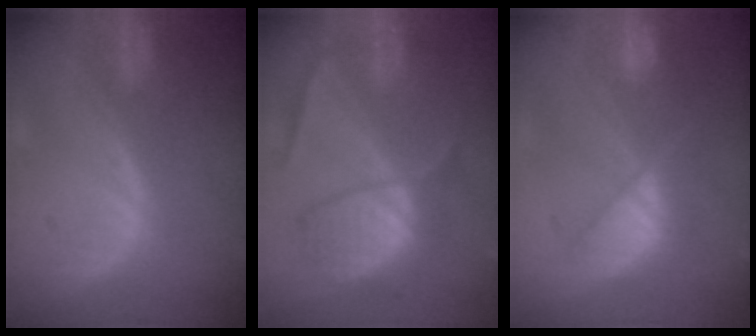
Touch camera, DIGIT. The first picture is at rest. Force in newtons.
{"total": 7.6, "press": 7.6, "slide": 0.3}
{"total": 7.2, "press": 7.1, "slide": 0.6}